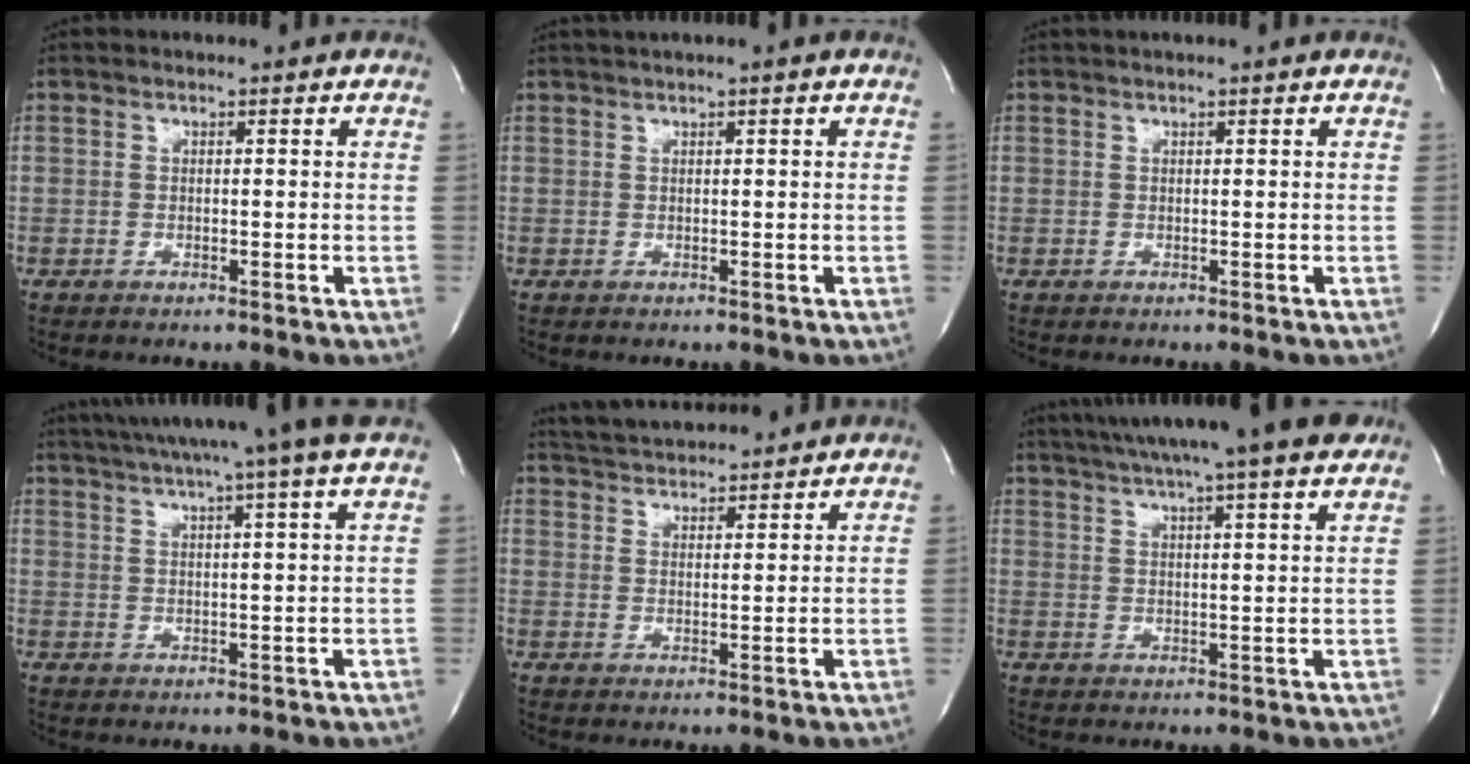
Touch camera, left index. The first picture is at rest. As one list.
[{"total": 1.8, "force": [1.1, -0.4, 1.4], "torque": [-0.032, 0.009, 0.025]}, {"total": 1.1, "force": [0.8, -0.3, 0.7], "torque": [-0.017, 0.009, 0.022]}, {"total": 14.2, "force": [11.7, -2.3, 7.7], "torque": [-0.132, -0.005, 0.157]}, {"total": 10.9, "force": [10.4, 1.1, 3.1], "torque": [-0.063, 0.023, 0.161]}, {"total": 18.0, "force": [15.0, -0.1, 10.0], "torque": [-0.170, 0.021, 0.205]}]